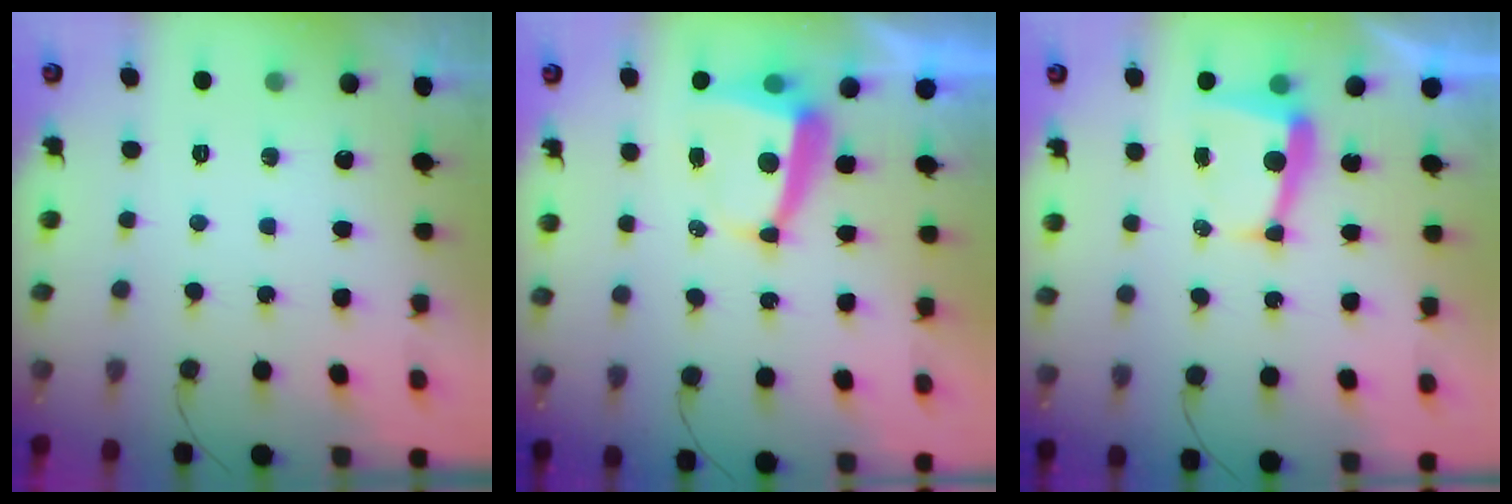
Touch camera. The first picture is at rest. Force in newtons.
{"total": 5.3, "press": 5.2, "slide": 0.7}
{"total": 5.8, "press": 5.8, "slide": 0.4}